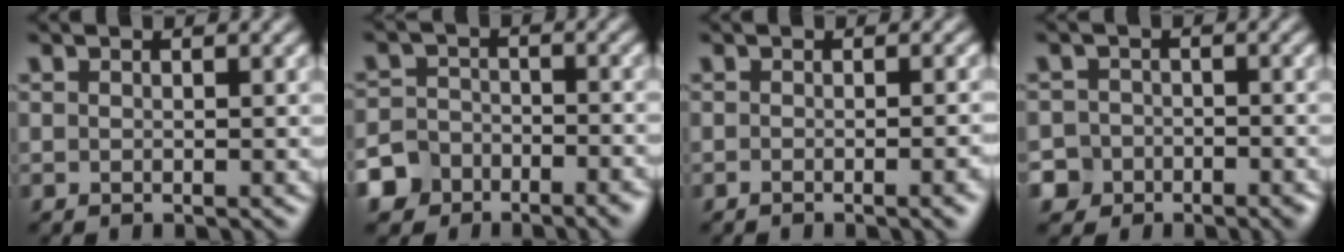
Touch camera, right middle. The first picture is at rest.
{"total": 7.4, "force": [-5.5, 4.7, 1.5], "torque": [-0.013, -0.011, -0.096]}
{"total": 3.2, "force": [-1.3, 1.1, 2.8], "torque": [-0.017, 0.003, -0.018]}
{"total": 5.6, "force": [-3.7, 4.1, 0.8], "torque": [0.012, -0.010, -0.064]}